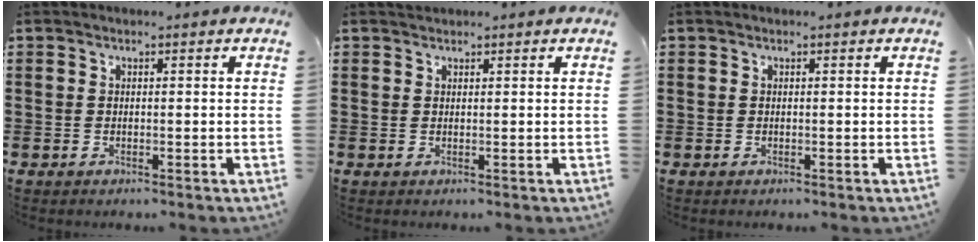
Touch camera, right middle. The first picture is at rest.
{"total": 0.0}
{"total": 0.0}